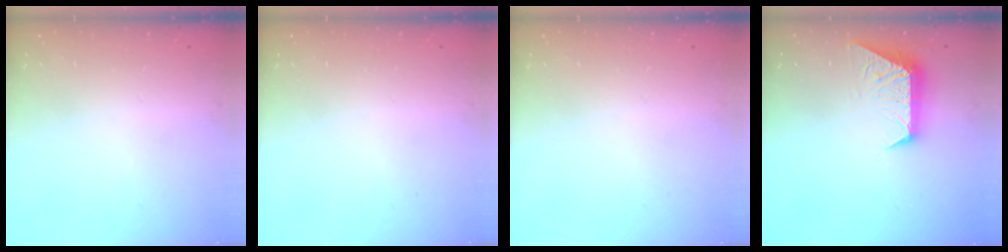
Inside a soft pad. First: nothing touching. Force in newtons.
{"total": 0.0}
{"total": 0.0}
{"total": 9.1, "press": 9.1, "slide": 0.7}